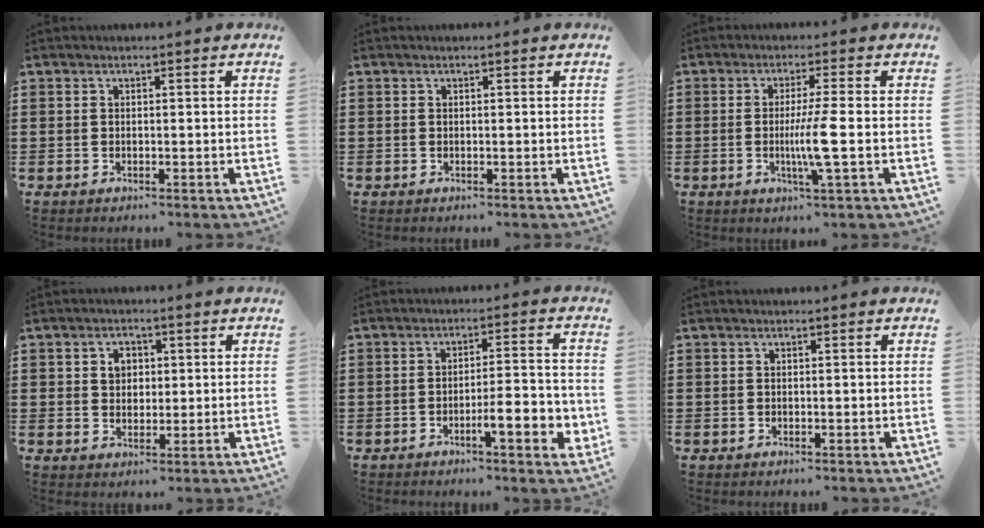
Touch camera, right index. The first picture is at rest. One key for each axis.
{"total": 0.0}
{"total": 6.2, "fx": -1.0, "fy": -0.7, "fz": 6.1, "tx": -0.120, "ty": -0.021, "tz": -0.025}
{"total": 3.0, "fx": 0.8, "fy": 2.4, "fz": 1.6, "tx": -0.040, "ty": 0.013, "tz": 0.011}
{"total": 6.9, "fx": -2.8, "fy": 1.5, "fz": 6.2, "tx": -0.089, "ty": -0.002, "tz": -0.046}
{"total": 0.0}